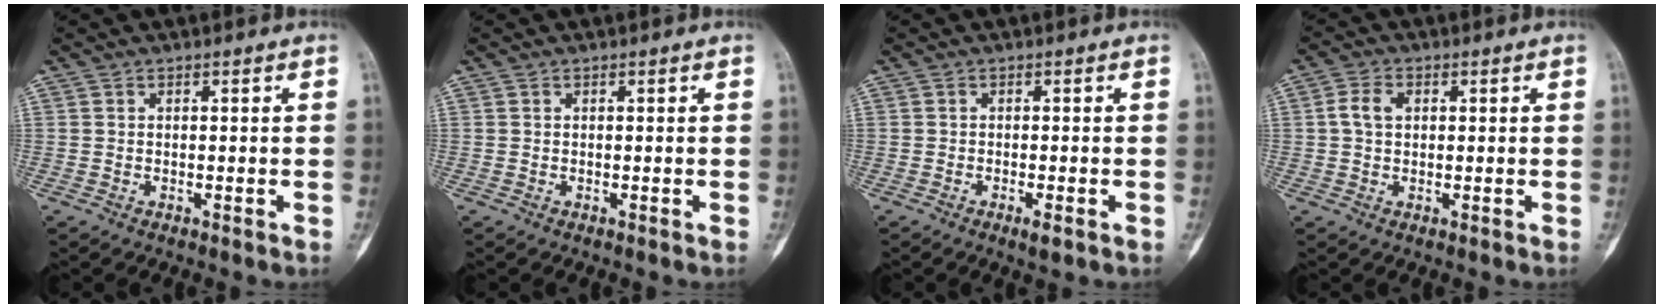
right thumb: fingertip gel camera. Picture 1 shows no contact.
{"total": 0.0}
{"total": 1.9, "force": [-0.9, 0.5, 1.6], "torque": [-0.024, -0.002, -0.014]}
{"total": 3.7, "force": [0.7, 2.6, 2.6], "torque": [-0.054, 0.009, 0.010]}